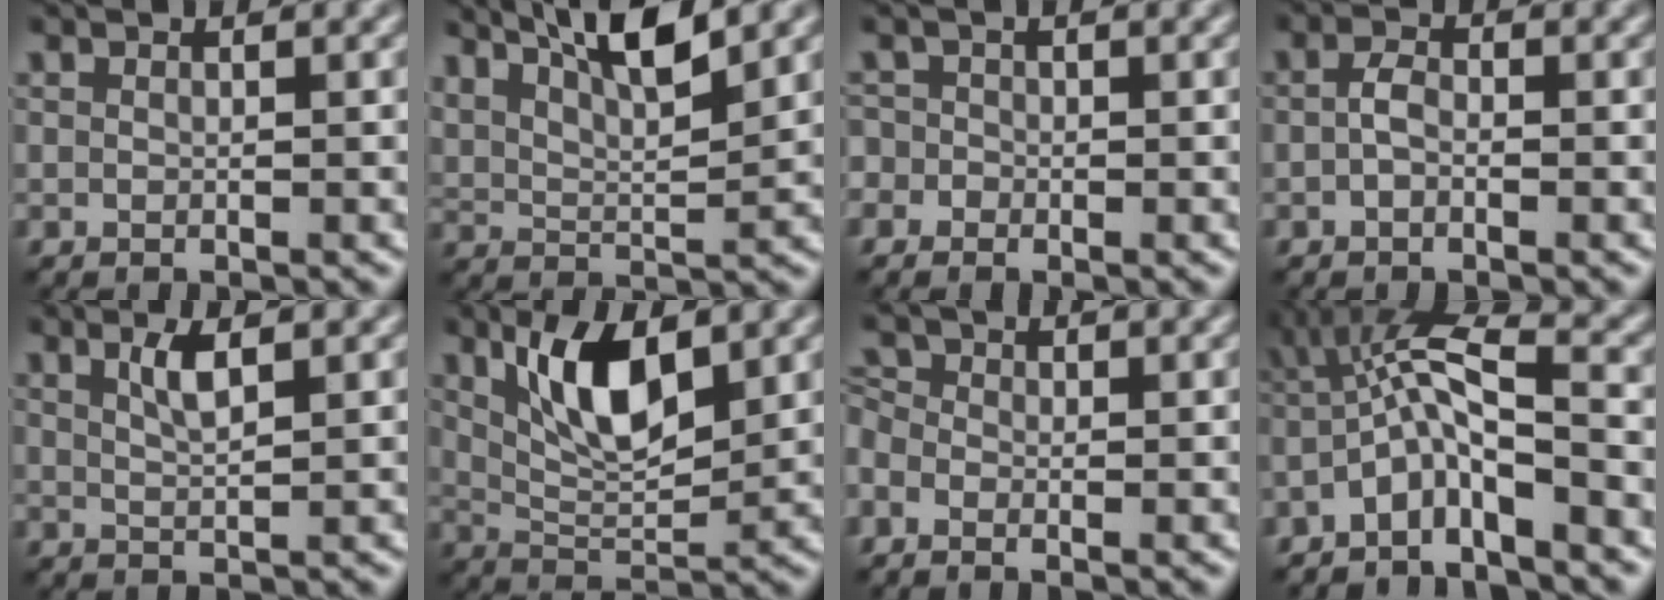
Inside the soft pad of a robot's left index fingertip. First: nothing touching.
{"total": 6.6, "force": [4.3, 1.7, 4.6], "torque": [-0.081, 0.012, 0.074]}
{"total": 1.3, "force": [-0.8, 1.0, -0.1], "torque": [0.007, 0.001, -0.015]}
{"total": 1.6, "force": [-0.8, 0.9, 1.1], "torque": [-0.025, 0.005, -0.016]}
{"total": 1.9, "force": [0.7, 0.5, 1.7], "torque": [-0.031, 0.000, 0.015]}
{"total": 6.3, "force": [2.2, 2.6, 5.3], "torque": [-0.104, -0.004, 0.043]}
{"total": 1.7, "force": [-0.6, 1.4, 0.8], "torque": [-0.024, 0.007, -0.014]}
{"total": 5.4, "force": [-3.0, 1.1, 4.4], "torque": [-0.083, 0.014, -0.068]}